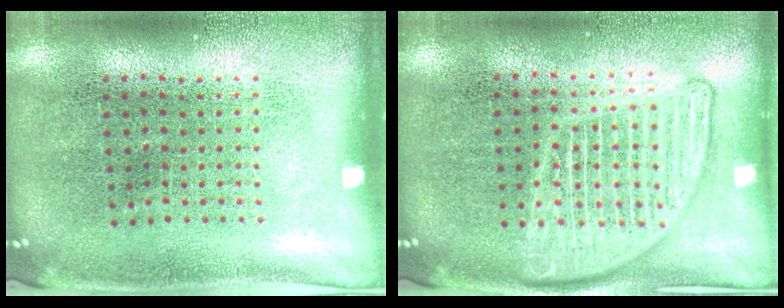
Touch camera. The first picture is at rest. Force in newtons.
{"total": 2.3, "press": 2.3, "slide": 0.2}